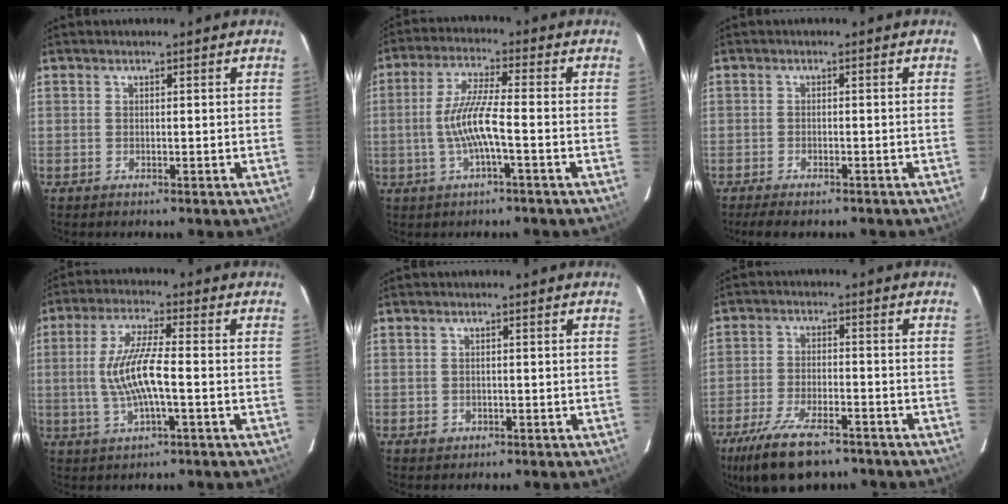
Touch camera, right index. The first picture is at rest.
{"total": 7.2, "force": [-1.9, -1.1, 6.9], "torque": [-0.149, -0.003, -0.034]}
{"total": 4.7, "force": [-3.9, 1.4, 2.4], "torque": [-0.056, -0.016, -0.063]}
{"total": 9.8, "force": [-1.4, 1.7, 9.5], "torque": [-0.188, -0.001, -0.024]}
{"total": 1.6, "force": [-0.5, 1.5, 0.3], "torque": [-0.001, 0.000, -0.005]}
{"total": 13.6, "force": [-9.7, 5.1, 7.9], "torque": [-0.180, -0.025, -0.170]}